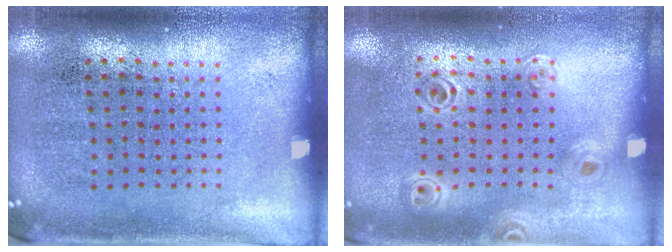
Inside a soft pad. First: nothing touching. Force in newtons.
{"total": 1.1, "press": 1.1, "slide": 0.2}